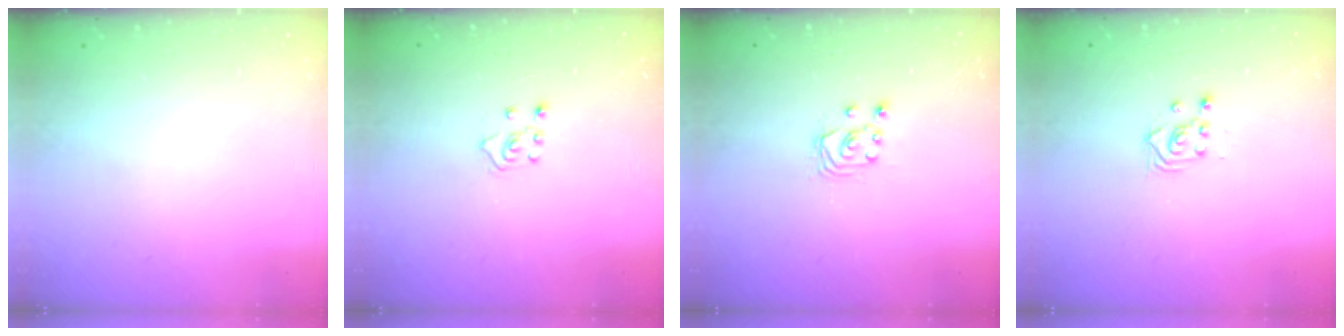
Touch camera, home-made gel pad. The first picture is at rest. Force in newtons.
{"total": 4.1, "press": 4.1, "slide": 0.5}
{"total": 3.0, "press": 3.0, "slide": 0.3}
{"total": 2.3, "press": 2.3, "slide": 0.3}